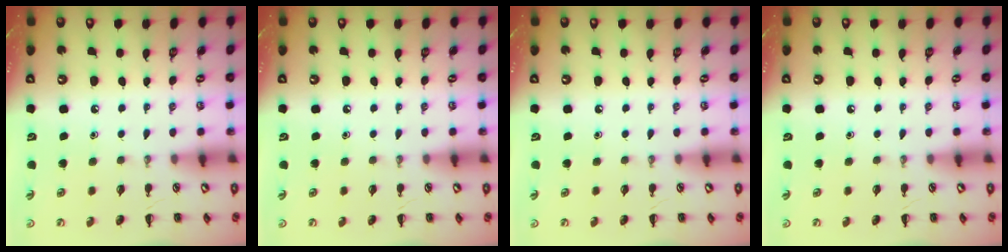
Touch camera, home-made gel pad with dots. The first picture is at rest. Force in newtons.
{"total": 0.0}
{"total": 0.0}
{"total": 0.0}